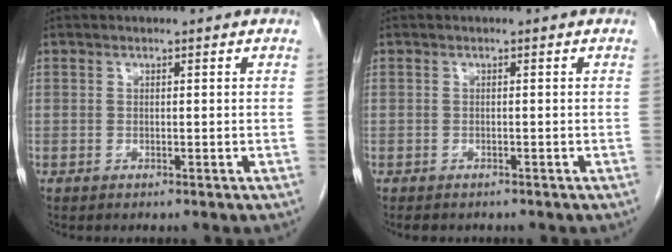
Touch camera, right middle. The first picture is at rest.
{"total": 2.6, "force": [-2.2, 1.1, 0.9], "torque": [-0.014, -0.005, -0.027]}